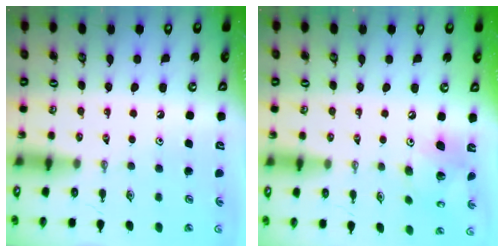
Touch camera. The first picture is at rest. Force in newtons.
{"total": 12.2, "press": 12.1, "slide": 1.1}